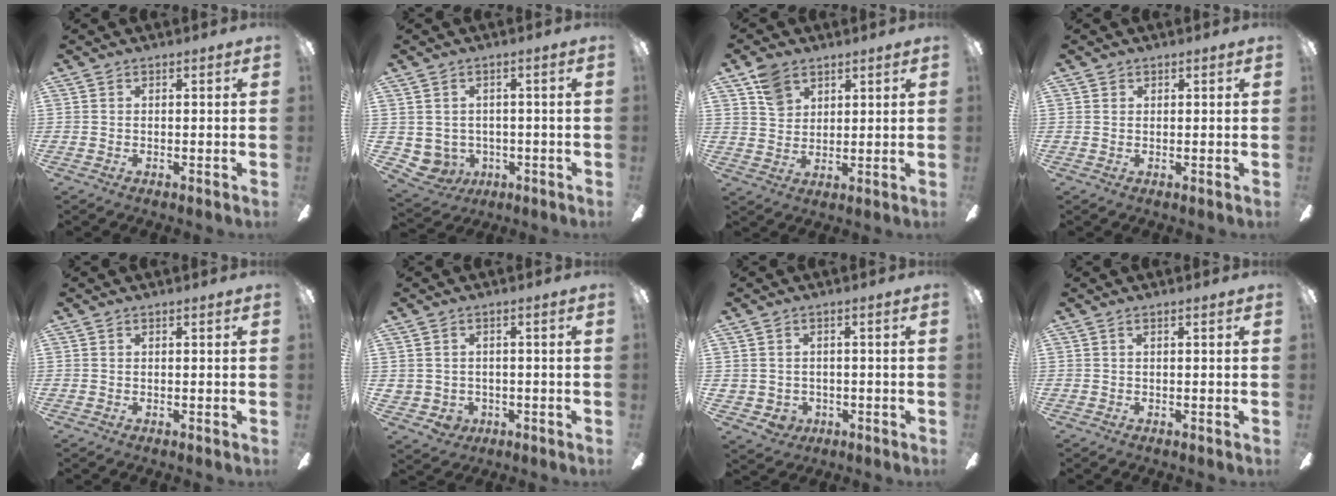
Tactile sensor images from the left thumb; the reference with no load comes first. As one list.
[{"total": 4.7, "force": [-0.2, 4.7, 0.6], "torque": [-0.046, -0.004, -0.001]}, {"total": 7.2, "force": [4.6, 4.9, 2.5], "torque": [-0.044, -0.007, 0.086]}, {"total": 1.1, "force": [0.6, 0.9, 0.1], "torque": [0.006, -0.001, 0.010]}, {"total": 0.0}, {"total": 3.6, "force": [-0.2, 3.6, 0.4], "torque": [-0.024, 0.003, -0.003]}, {"total": 3.5, "force": [-0.5, 3.4, 0.6], "torque": [-0.024, 0.004, -0.009]}, {"total": 0.0}]